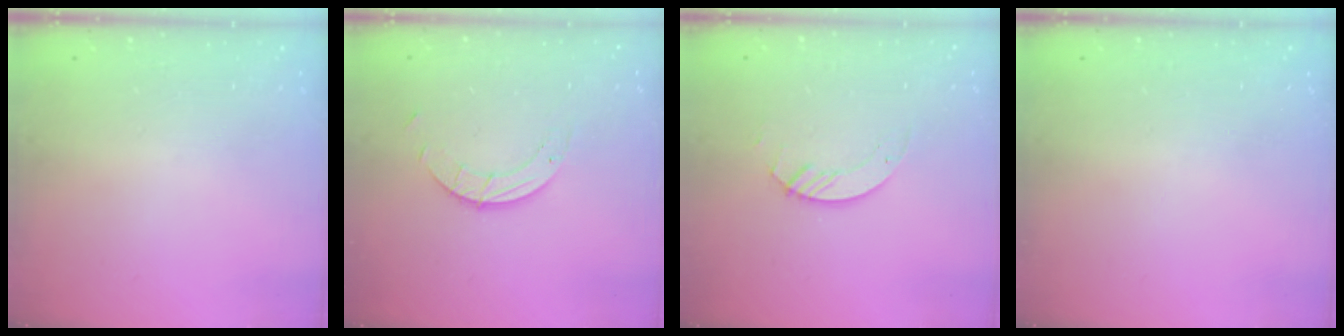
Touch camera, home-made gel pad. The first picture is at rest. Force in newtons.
{"total": 4.3, "press": 4.3, "slide": 0.3}
{"total": 2.9, "press": 2.9, "slide": 0.3}
{"total": 0.0}